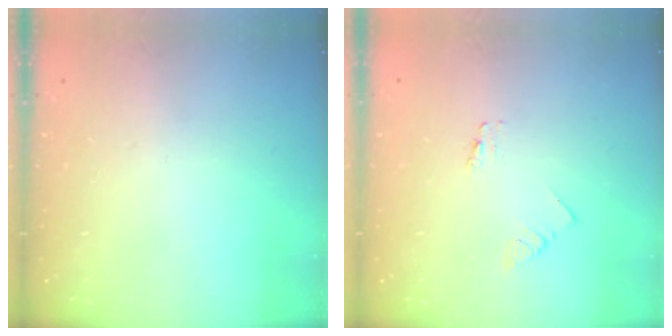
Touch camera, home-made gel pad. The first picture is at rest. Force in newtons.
{"total": 0.0}